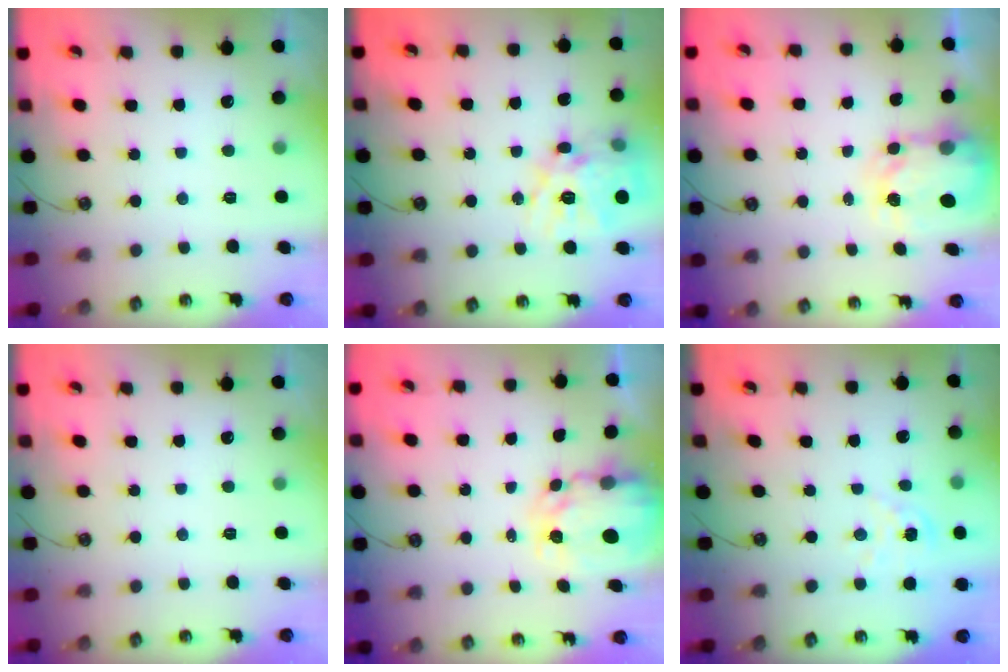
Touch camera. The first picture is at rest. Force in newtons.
{"total": 18.0, "press": 17.9, "slide": 1.7}
{"total": 4.7, "press": 4.7, "slide": 0.3}
{"total": 0.0}
{"total": 6.1, "press": 6.1, "slide": 0.5}
{"total": 3.2, "press": 3.2, "slide": 0.4}